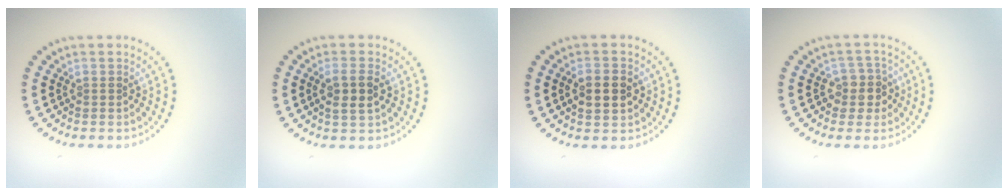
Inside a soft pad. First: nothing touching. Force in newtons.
{"total": 2.4, "press": 2.3, "slide": 0.8}
{"total": 3.0, "press": 3.0, "slide": 0.1}
{"total": 2.5, "press": 2.2, "slide": 1.0}